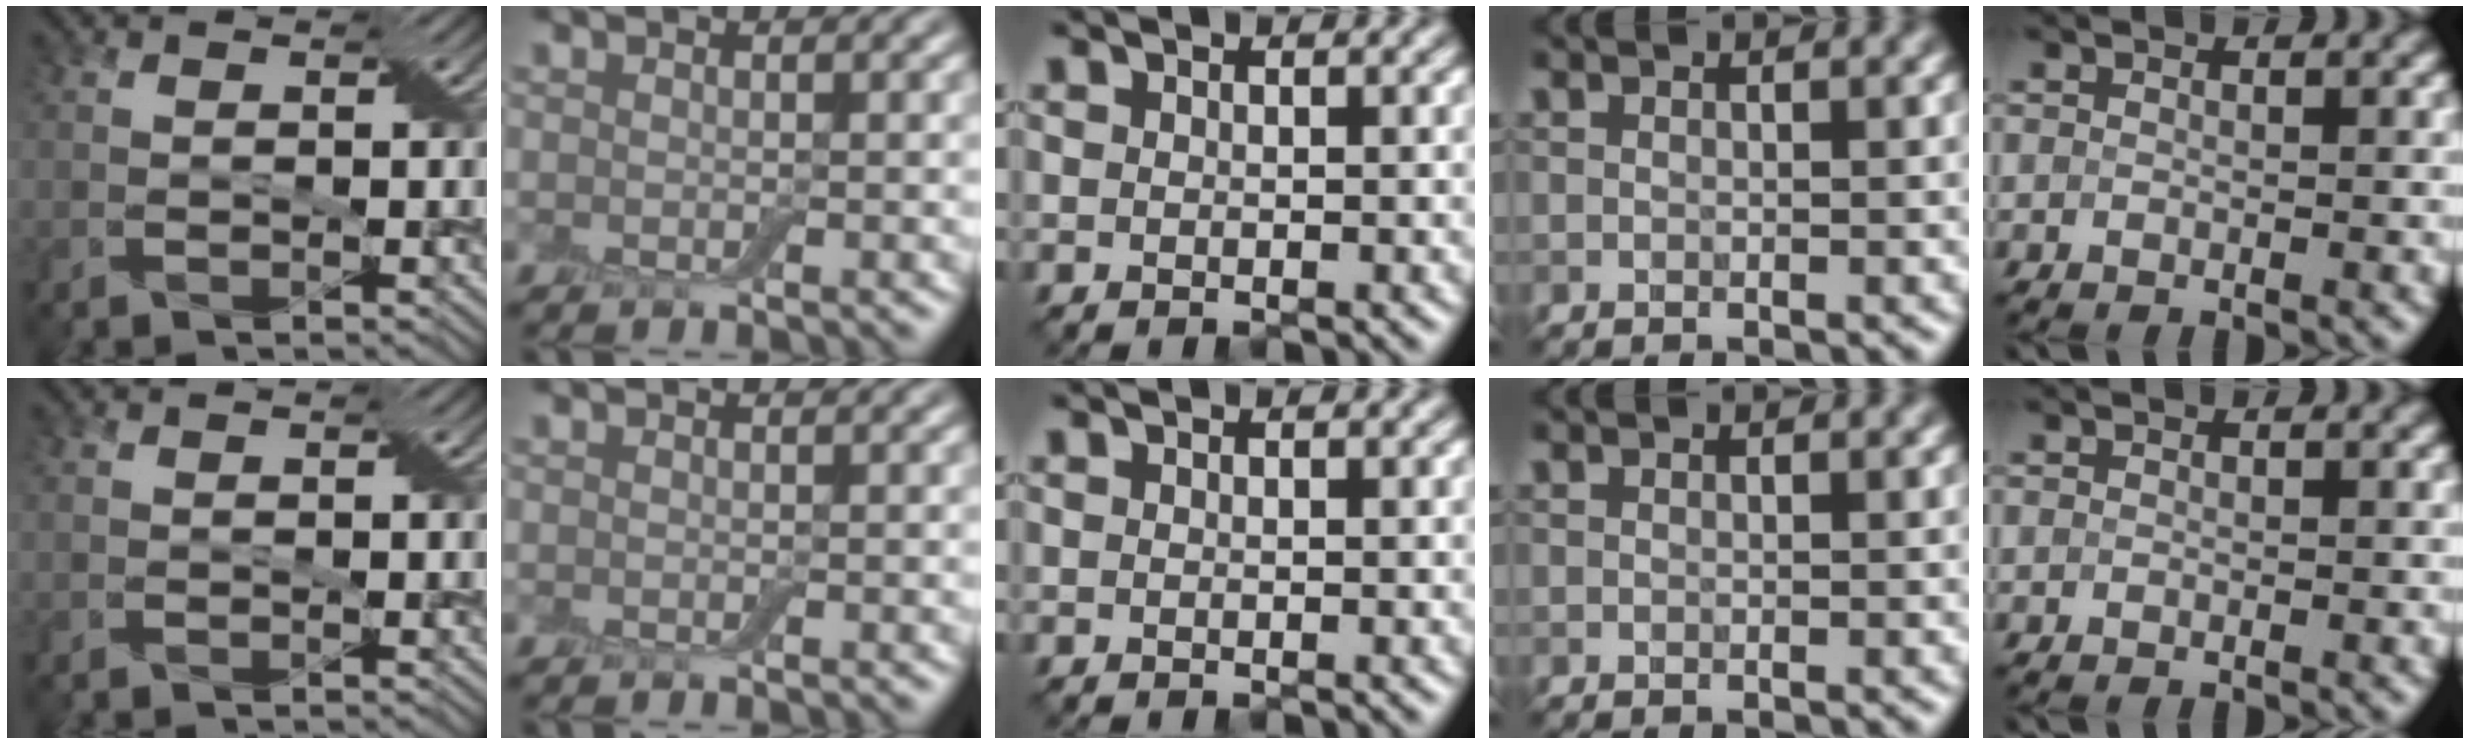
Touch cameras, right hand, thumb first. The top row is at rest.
{}